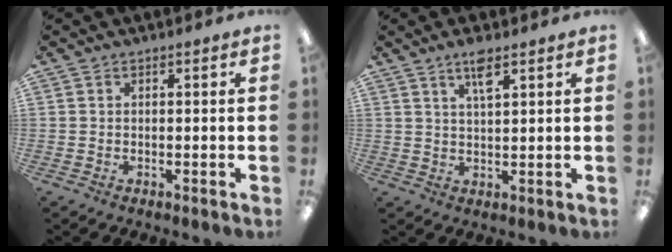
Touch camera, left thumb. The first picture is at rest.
{"total": 4.5, "force": [3.0, 0.9, 3.2], "torque": [-0.056, -0.004, 0.049]}